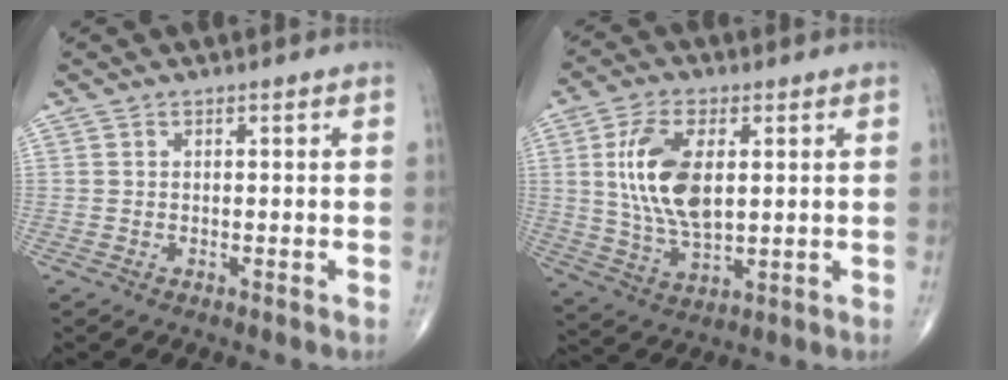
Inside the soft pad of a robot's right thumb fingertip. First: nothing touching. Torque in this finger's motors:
{"motor_torque": [0.77, 3.08, 1.35, -0.17, 0.17]}